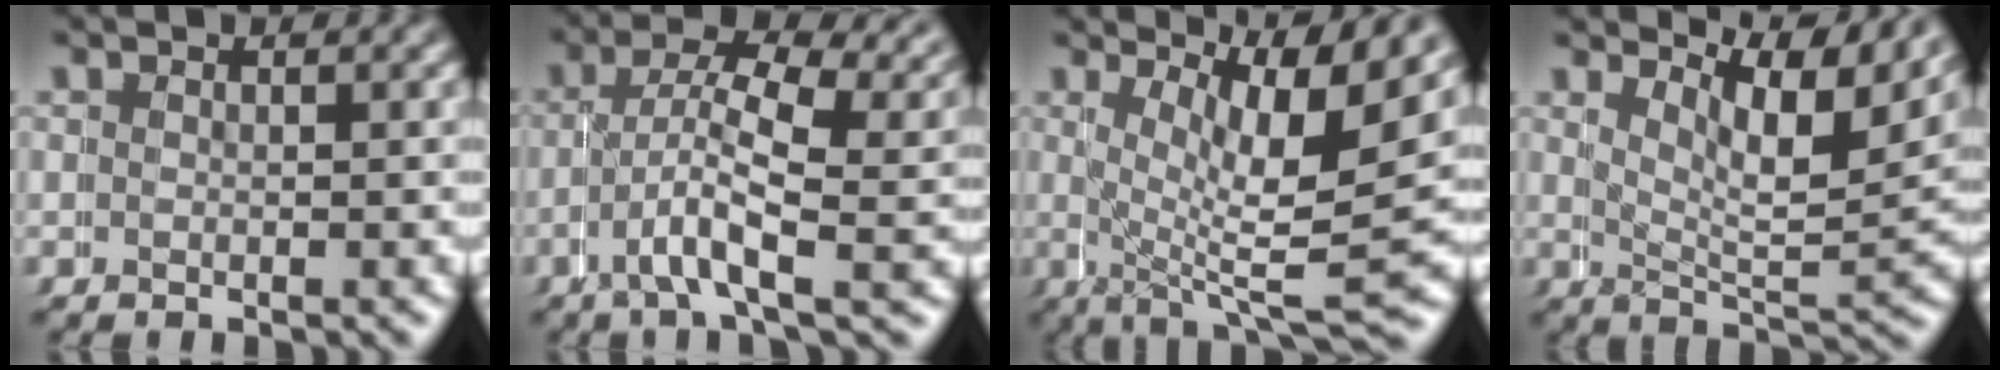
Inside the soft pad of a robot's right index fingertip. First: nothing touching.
{"total": 5.5, "force": [1.2, 2.6, 4.7], "torque": [-0.093, -0.004, 0.002]}
{"total": 9.6, "force": [1.4, 3.3, 8.9], "torque": [-0.123, -0.020, 0.019]}
{"total": 7.1, "force": [4.5, 2.4, 4.9], "torque": [-0.073, -0.005, 0.060]}